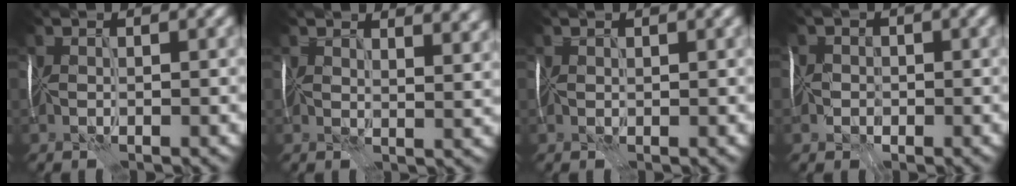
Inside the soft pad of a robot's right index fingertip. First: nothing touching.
{"total": 6.8, "force": [5.4, 2.6, 3.4], "torque": [-0.027, 0.021, 0.056]}
{"total": 0.0}
{"total": 2.7, "force": [-0.9, 2.5, 0.6], "torque": [0.013, 0.016, -0.040]}